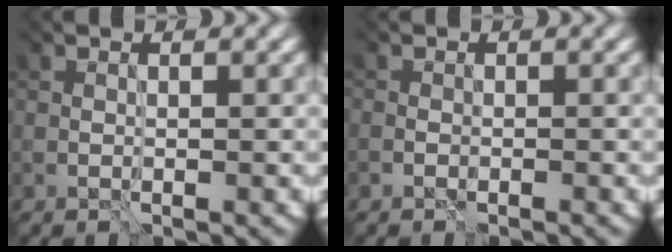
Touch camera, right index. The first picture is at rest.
{"total": 0.6, "force": [-0.5, 0.3, -0.2], "torque": [0.000, -0.001, -0.011]}